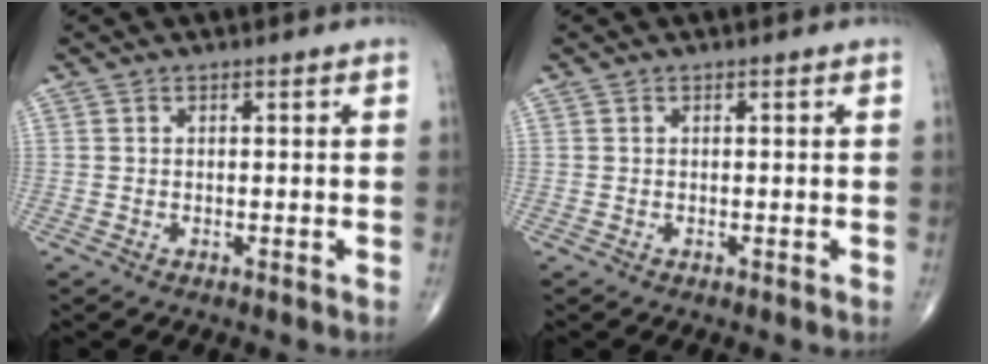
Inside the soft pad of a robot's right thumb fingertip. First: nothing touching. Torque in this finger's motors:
{"motor_torque": [0.01, 0.01, 0.00, 0.00, 0.00]}